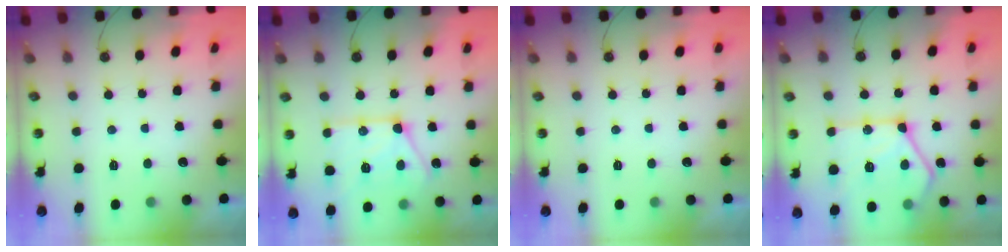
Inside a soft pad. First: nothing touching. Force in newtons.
{"total": 16.7, "press": 16.6, "slide": 1.4}
{"total": 0.0}
{"total": 20.0, "press": 19.9, "slide": 1.9}